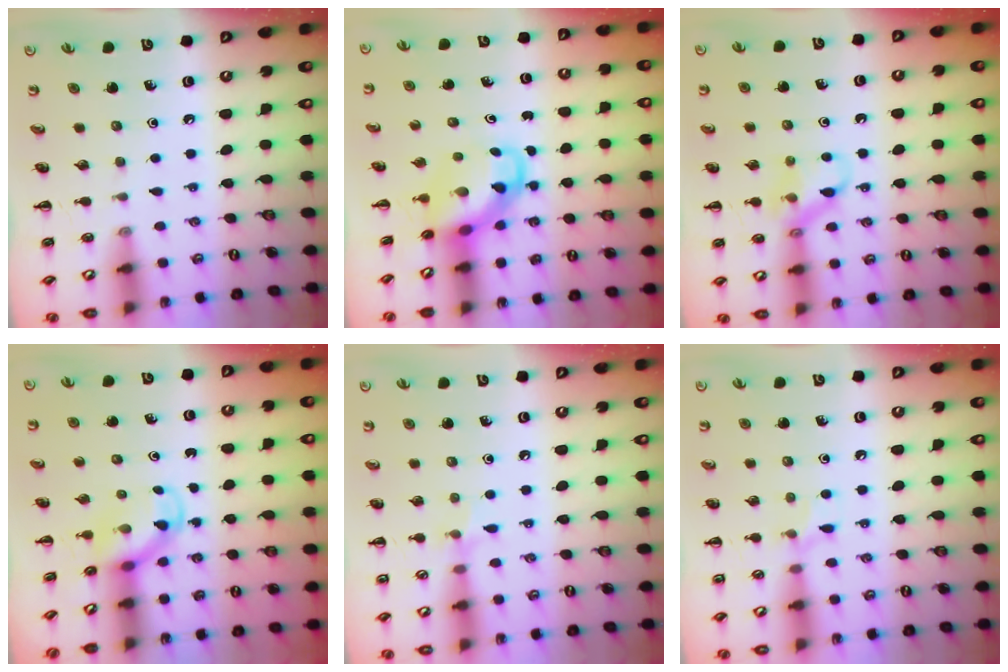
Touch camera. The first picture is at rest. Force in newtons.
{"total": 4.2, "press": 4.1, "slide": 0.8}
{"total": 10.5, "press": 10.4, "slide": 1.2}
{"total": 3.8, "press": 3.5, "slide": 1.4}
{"total": 5.4, "press": 5.1, "slide": 1.8}
{"total": 5.5, "press": 5.2, "slide": 2.0}